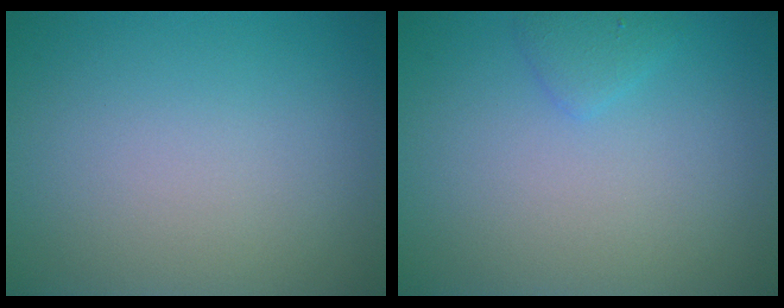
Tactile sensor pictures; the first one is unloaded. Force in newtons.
{"total": 1.2, "press": 1.2, "slide": 0.1}